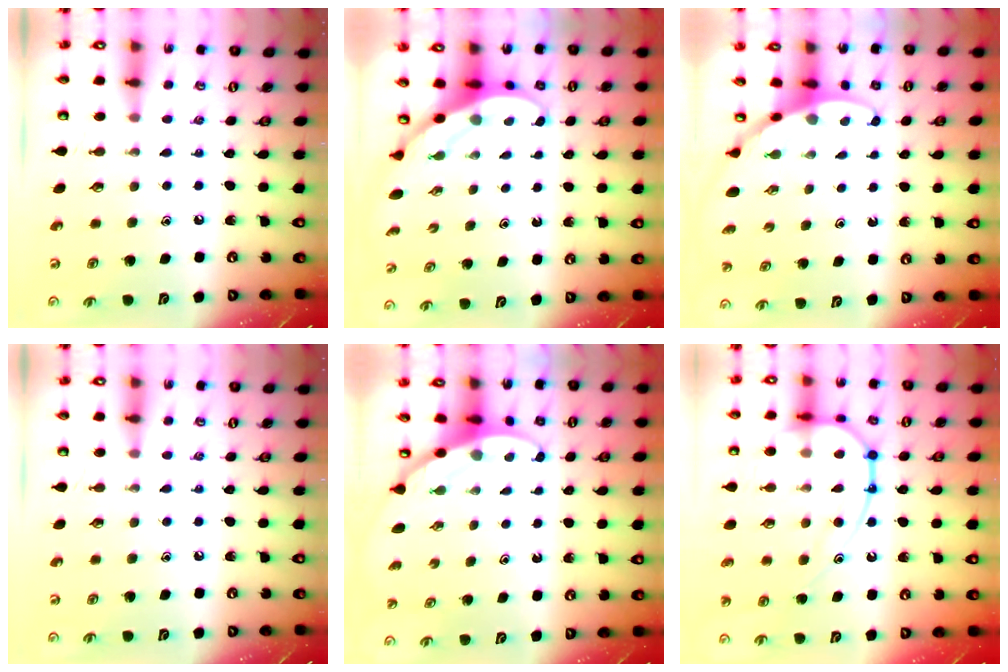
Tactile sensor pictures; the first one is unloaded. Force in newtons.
{"total": 3.8, "press": 3.8, "slide": 0.2}
{"total": 2.9, "press": 2.9, "slide": 0.1}
{"total": 0.0}
{"total": 3.5, "press": 3.5, "slide": 0.2}
{"total": 17.4, "press": 17.3, "slide": 1.5}